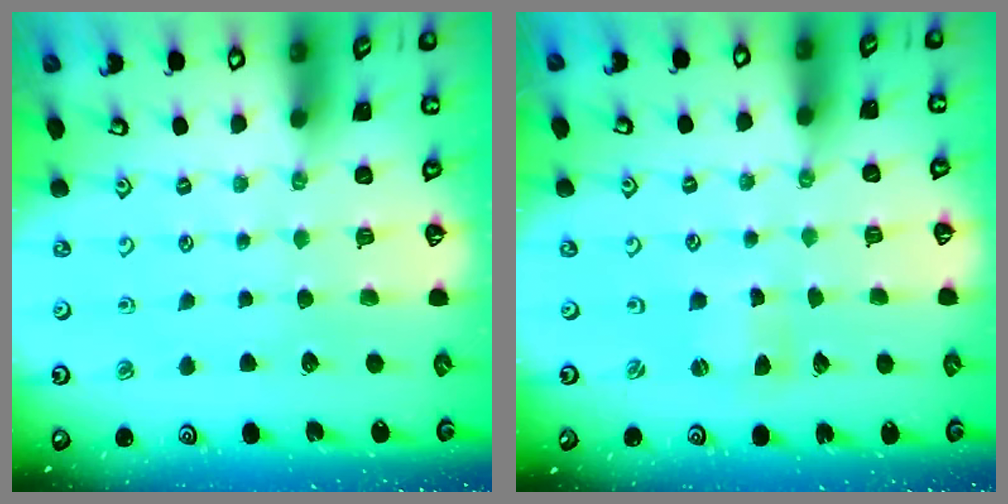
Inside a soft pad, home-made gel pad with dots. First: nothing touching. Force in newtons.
{"total": 0.5, "press": 0.5, "slide": 0.2}